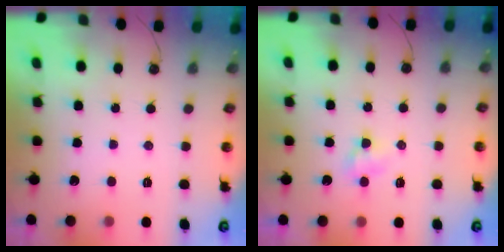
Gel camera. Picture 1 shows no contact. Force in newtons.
{"total": 2.4, "press": 2.4, "slide": 0.3}